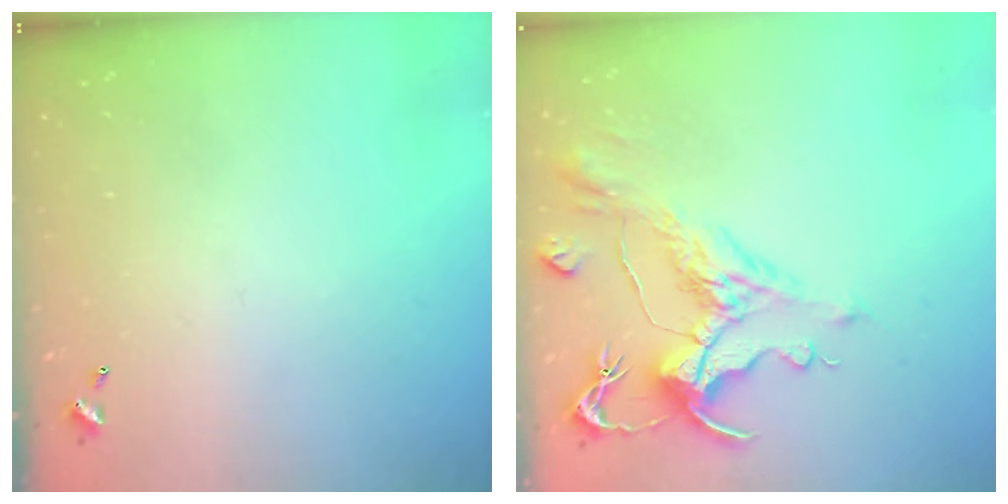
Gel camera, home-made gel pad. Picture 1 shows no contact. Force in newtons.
{"total": 2.6, "press": 2.1, "slide": 1.6}